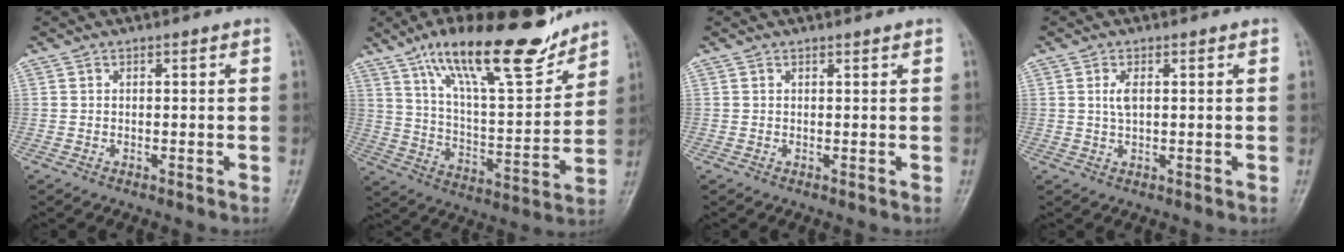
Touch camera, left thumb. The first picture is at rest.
{"total": 22.0, "force": [15.3, 6.1, 14.5], "torque": [-0.204, -0.068, 0.258]}
{"total": 0.6, "force": [0.6, 0.0, 0.1], "torque": [-0.002, -0.003, 0.008]}
{"total": 2.4, "force": [0.6, 1.0, 2.1], "torque": [-0.042, 0.000, 0.015]}